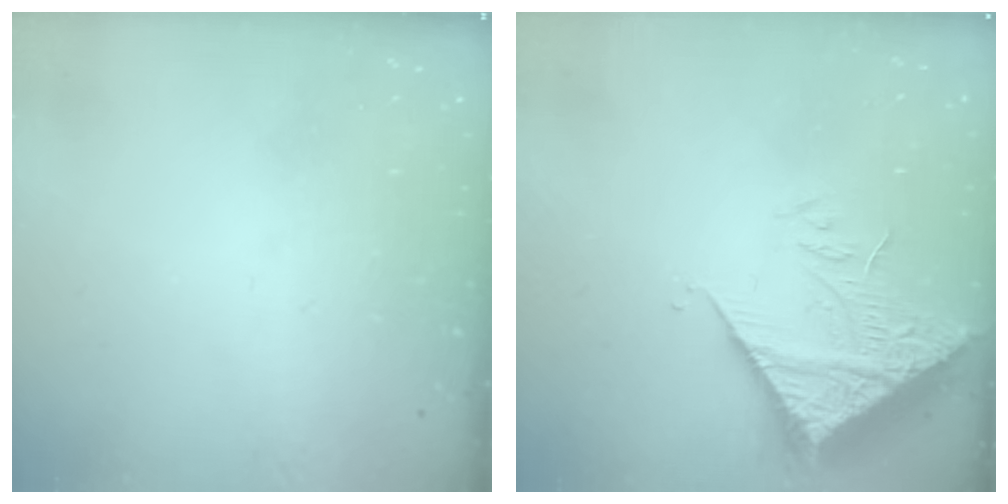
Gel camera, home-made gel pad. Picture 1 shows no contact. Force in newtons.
{"total": 9.3, "press": 9.2, "slide": 1.2}